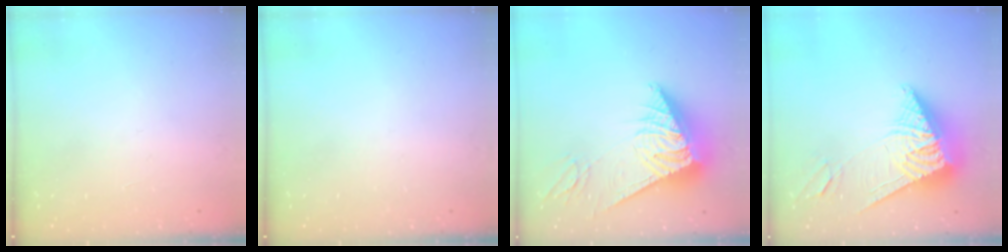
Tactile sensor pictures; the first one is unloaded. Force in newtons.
{"total": 0.0}
{"total": 14.1, "press": 13.9, "slide": 2.1}
{"total": 11.9, "press": 11.7, "slide": 1.9}